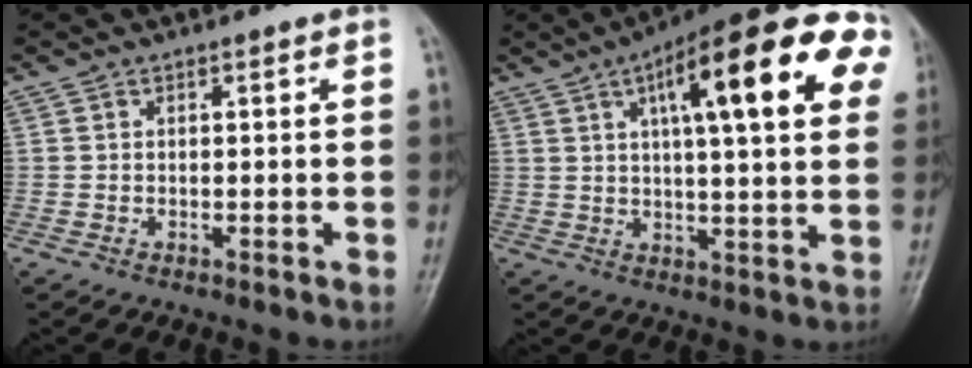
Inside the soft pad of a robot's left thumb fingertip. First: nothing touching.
{"total": 23.8, "force": [8.1, 6.9, 21.3], "torque": [-0.288, 0.022, 0.107]}